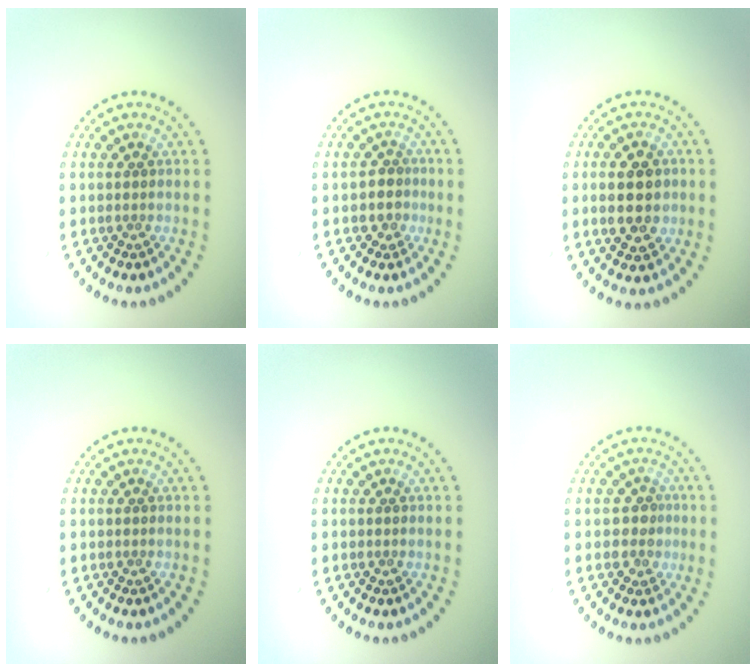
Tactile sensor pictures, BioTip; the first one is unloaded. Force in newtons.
{"total": 1.7, "press": 1.3, "slide": 1.1}
{"total": 4.6, "press": 4.6, "slide": 0.2}
{"total": 0.0}
{"total": 0.0}
{"total": 1.8, "press": 1.5, "slide": 0.9}